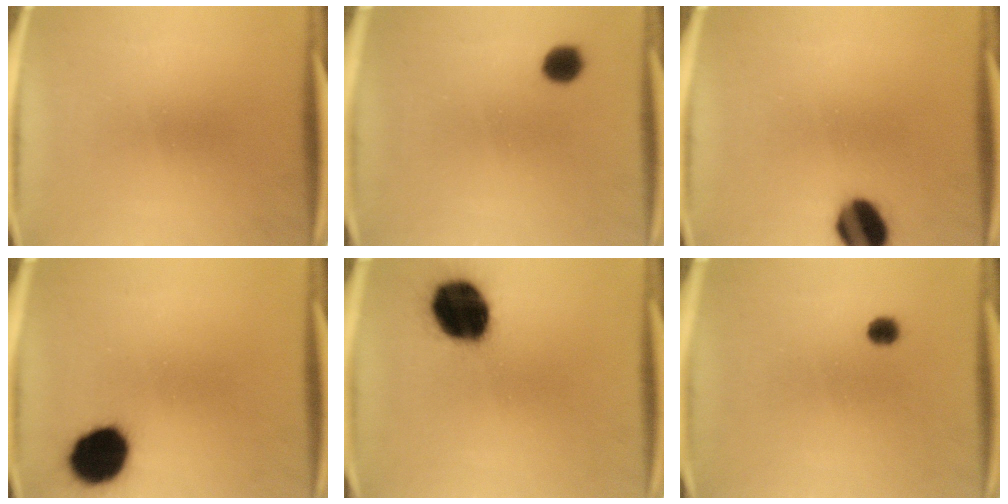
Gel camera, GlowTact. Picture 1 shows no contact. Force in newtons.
{"total": 4.0}
{"total": 10.1}
{"total": 13.4}
{"total": 18.5}
{"total": 1.9}